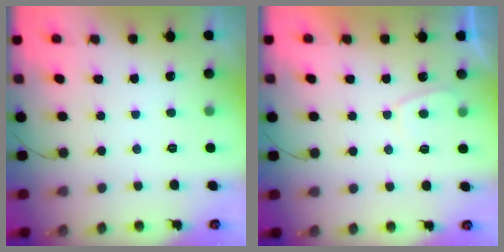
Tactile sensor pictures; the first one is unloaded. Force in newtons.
{"total": 2.4, "press": 2.3, "slide": 0.7}